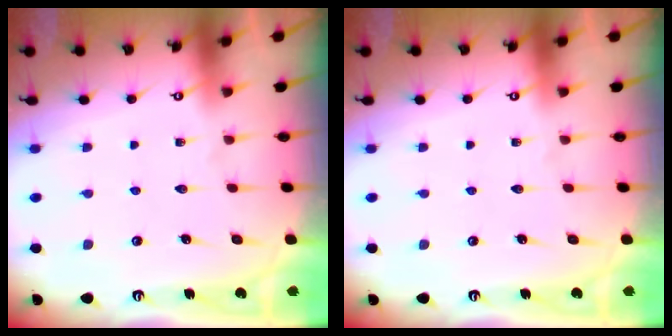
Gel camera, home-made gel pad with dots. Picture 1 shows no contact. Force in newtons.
{"total": 0.0}